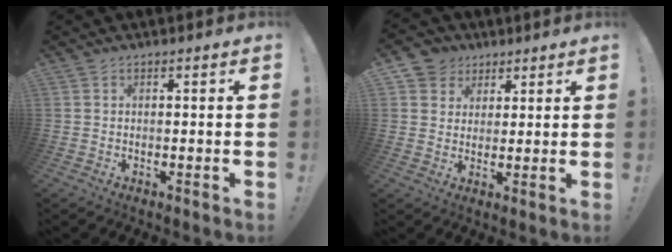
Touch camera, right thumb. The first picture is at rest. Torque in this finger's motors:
{"motor_torque": [0.00, 0.00, -0.06, 0.08, 0.04]}